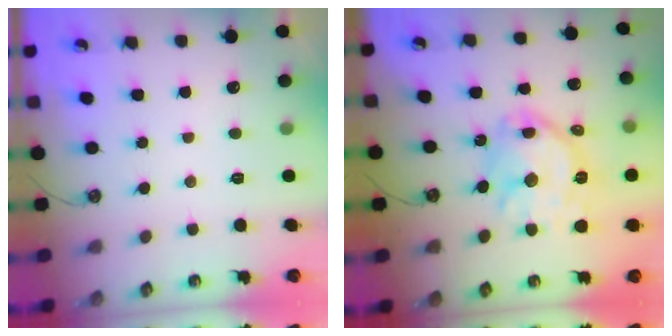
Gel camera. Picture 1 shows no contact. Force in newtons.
{"total": 16.0, "press": 16.0, "slide": 1.2}